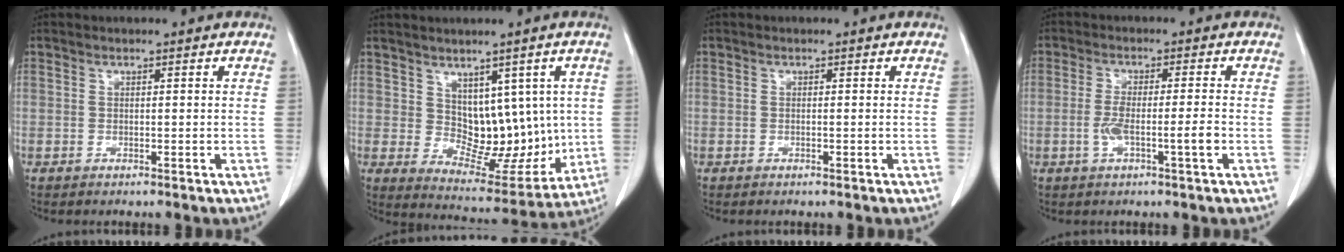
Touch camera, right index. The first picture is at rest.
{"total": 10.5, "force": [1.7, 6.7, 7.9], "torque": [-0.089, 0.009, 0.049]}
{"total": 0.0}
{"total": 5.2, "force": [-1.5, 0.3, 5.0], "torque": [-0.101, 0.001, -0.025]}